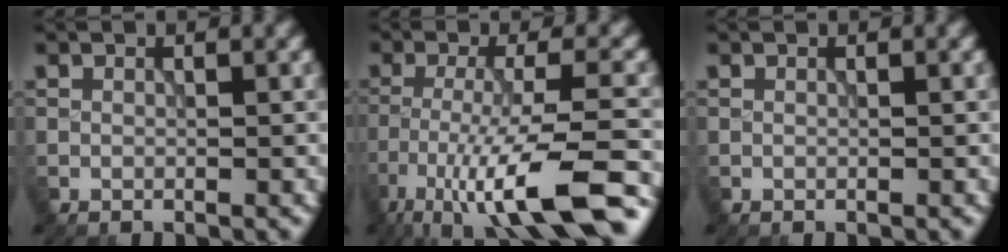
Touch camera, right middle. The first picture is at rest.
{"total": 11.5, "force": [-7.3, 2.4, 8.5], "torque": [-0.150, 0.000, -0.121]}
{"total": 0.0}